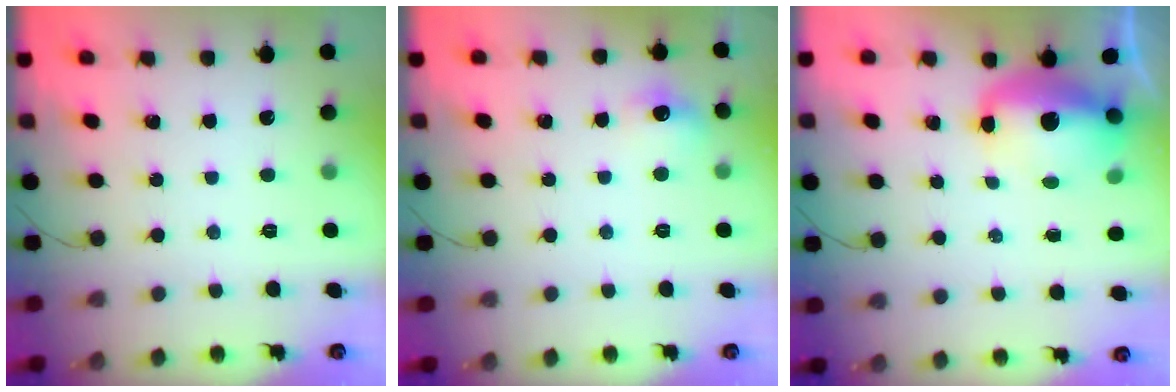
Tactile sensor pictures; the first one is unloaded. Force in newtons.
{"total": 7.5, "press": 7.3, "slide": 1.6}
{"total": 11.2, "press": 10.9, "slide": 2.9}